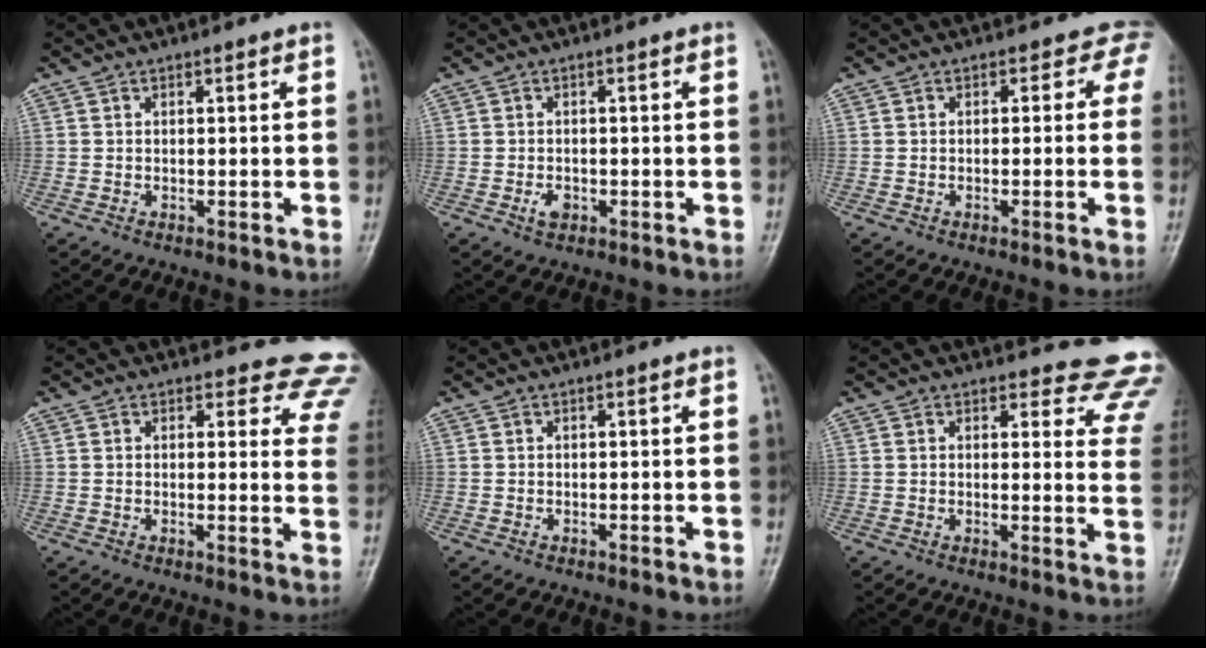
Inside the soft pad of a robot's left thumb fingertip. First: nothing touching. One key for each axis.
{"total": 2.1, "fx": -0.9, "fy": 1.4, "fz": 1.4, "tx": -0.024, "ty": 0.004, "tz": -0.014}
{"total": 2.2, "fx": 0.4, "fy": 2.0, "fz": 0.9, "tx": 0.023, "ty": 0.009, "tz": -0.016}
{"total": 11.1, "fx": 10.3, "fy": 3.9, "fz": 1.1, "tx": 0.047, "ty": -0.077, "tz": 0.073}
{"total": 0.0}
{"total": 12.7, "fx": 12.2, "fy": 3.4, "fz": 1.0, "tx": 0.046, "ty": -0.109, "tz": 0.099}